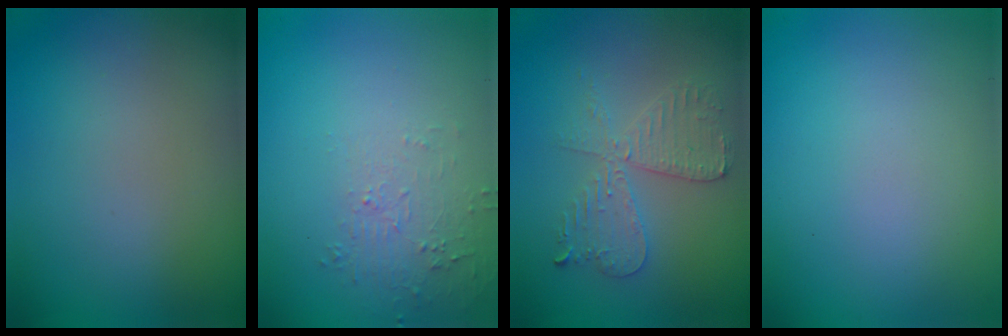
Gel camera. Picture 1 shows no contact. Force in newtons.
{"total": 1.6, "press": 0.4, "slide": 1.6}
{"total": 4.2, "press": 3.6, "slide": 2.2}
{"total": 0.0}